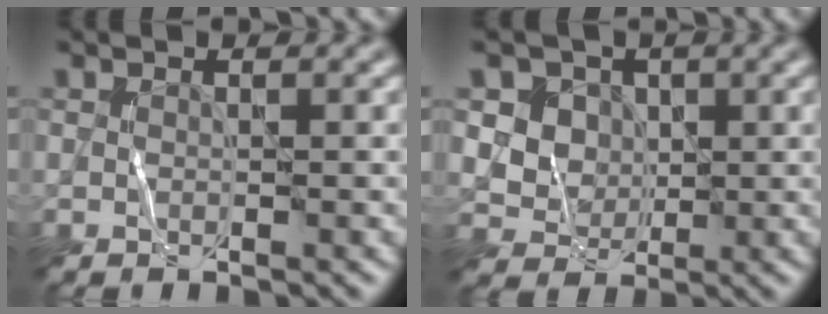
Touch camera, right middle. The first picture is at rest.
{"total": 5.0, "force": [1.6, 4.3, 2.0], "torque": [-0.045, 0.004, 0.030]}